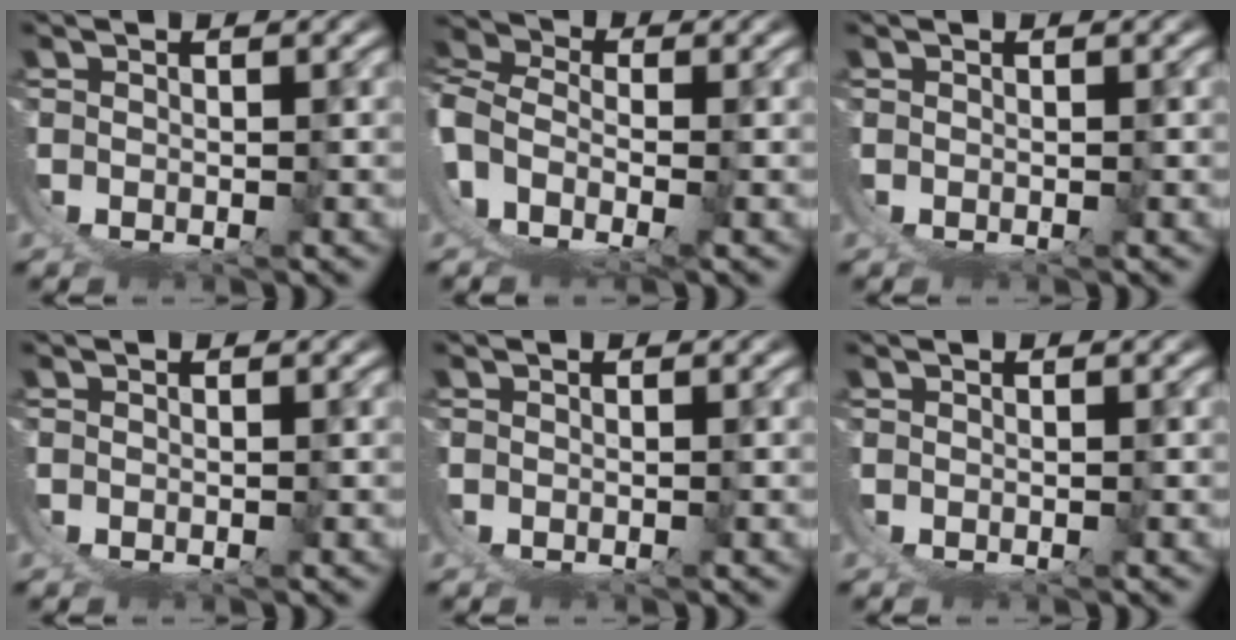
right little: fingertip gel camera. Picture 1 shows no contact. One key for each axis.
{"total": 6.0, "fx": -1.7, "fy": 4.3, "fz": 3.9, "tx": -0.085, "ty": -0.020, "tz": -0.031}
{"total": 0.0}
{"total": 0.0}
{"total": 0.0}
{"total": 0.0}